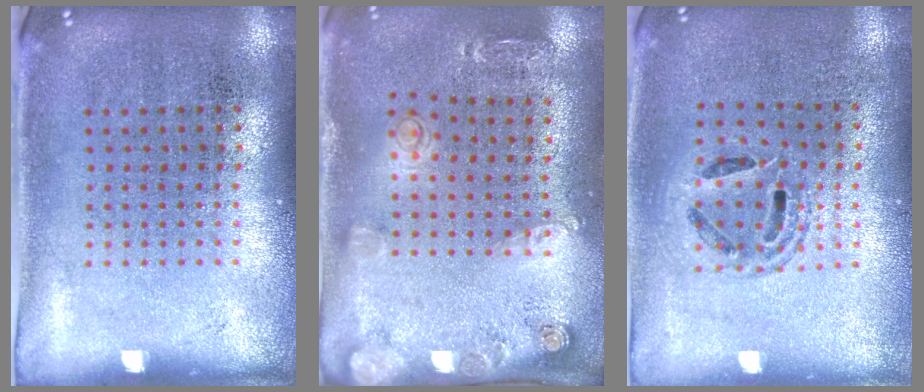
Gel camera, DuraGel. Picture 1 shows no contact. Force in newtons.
{"total": 1.5, "press": 1.4, "slide": 0.7}
{"total": 1.3, "press": 1.1, "slide": 0.6}